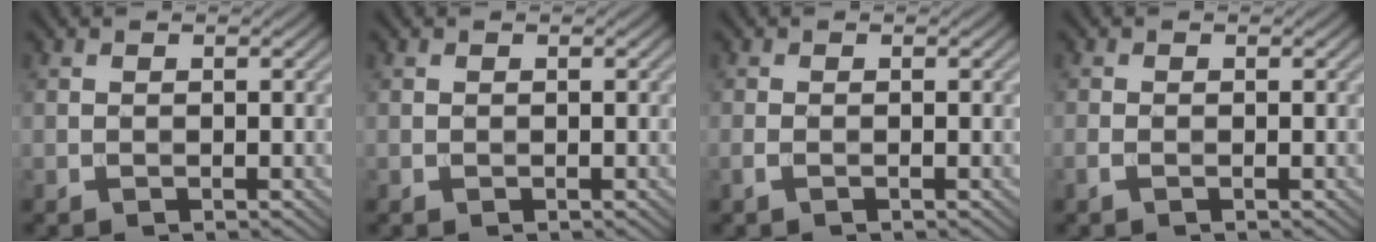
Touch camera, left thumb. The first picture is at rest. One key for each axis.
{"total": 0.0}
{"total": 0.9, "fx": -0.4, "fy": 0.1, "fz": 0.8, "tx": -0.019, "ty": 0.001, "tz": -0.011}
{"total": 0.8, "fx": -0.4, "fy": 0.2, "fz": 0.7, "tx": -0.019, "ty": -0.001, "tz": -0.010}